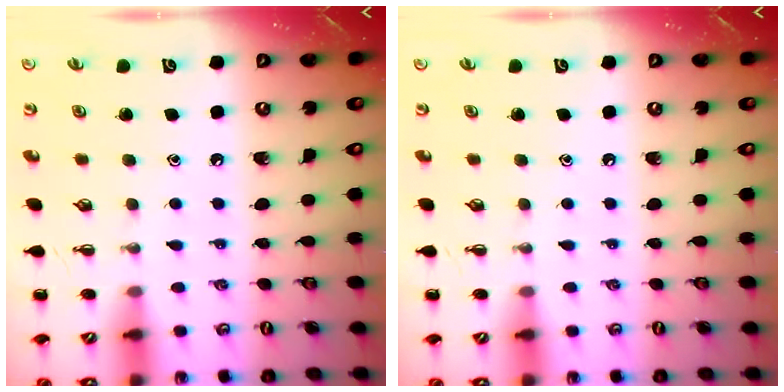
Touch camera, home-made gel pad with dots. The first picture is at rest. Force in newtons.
{"total": 0.0}